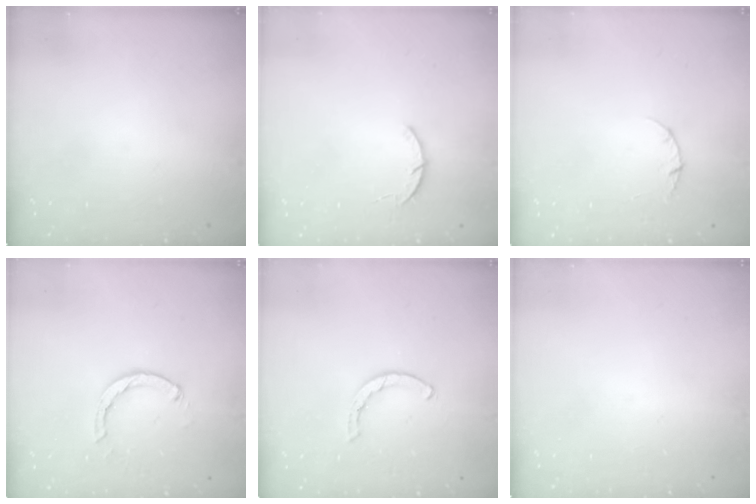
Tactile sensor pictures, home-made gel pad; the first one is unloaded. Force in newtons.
{"total": 3.2, "press": 3.2, "slide": 0.4}
{"total": 2.8, "press": 2.8, "slide": 0.4}
{"total": 3.4, "press": 3.4, "slide": 0.4}
{"total": 2.0, "press": 2.0, "slide": 0.2}
{"total": 0.0}